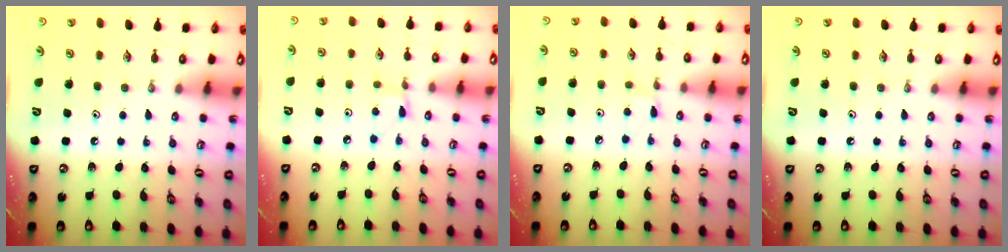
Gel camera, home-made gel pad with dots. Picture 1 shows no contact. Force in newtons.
{"total": 2.8, "press": 2.8, "slide": 0.4}
{"total": 2.6, "press": 2.6, "slide": 0.3}
{"total": 0.0}